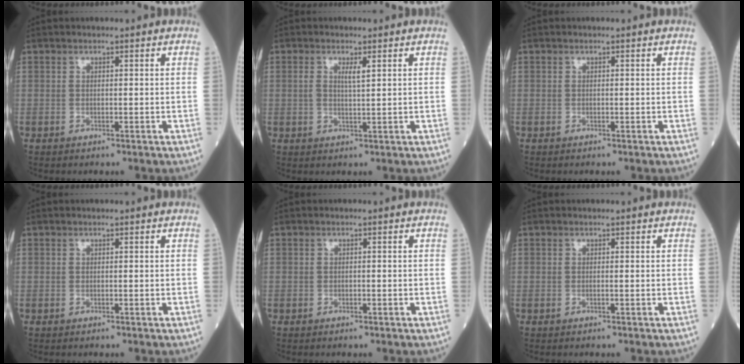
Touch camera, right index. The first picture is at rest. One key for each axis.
{"total": 2.1, "fx": 0.9, "fy": 0.2, "fz": 1.9, "tx": -0.040, "ty": 0.002, "tz": 0.018}
{"total": 0.0}
{"total": 0.0}
{"total": 0.0}
{"total": 0.0}